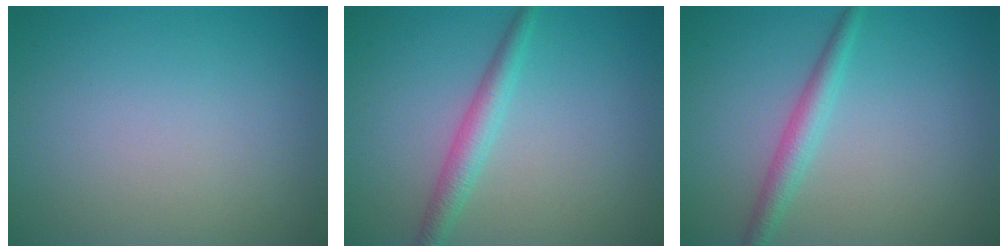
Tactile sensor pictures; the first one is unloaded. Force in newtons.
{"total": 2.5, "press": 2.5, "slide": 0.1}
{"total": 2.3, "press": 2.3, "slide": 0.0}